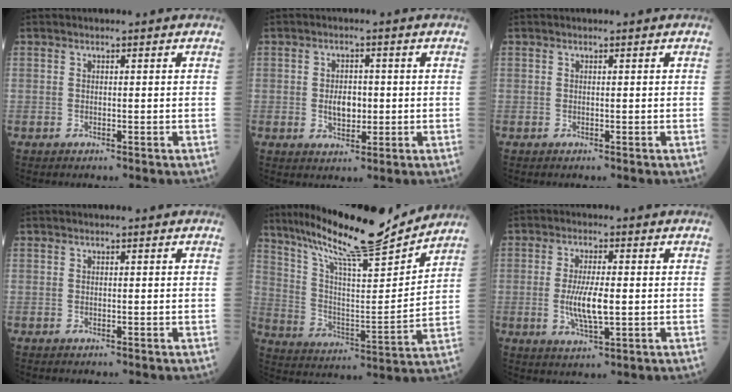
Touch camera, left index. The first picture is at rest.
{"total": 4.1, "force": [-0.1, 2.6, 3.2], "torque": [-0.056, 0.004, 0.006]}
{"total": 0.0}
{"total": 0.0}
{"total": 20.5, "force": [17.9, 1.5, 9.9], "torque": [-0.177, 0.002, 0.296]}
{"total": 6.5, "force": [-0.4, 1.7, 6.2], "torque": [-0.131, -0.007, -0.003]}